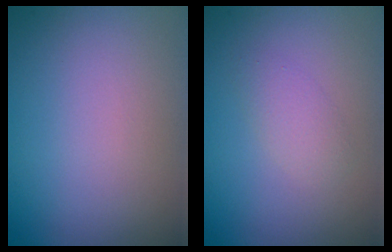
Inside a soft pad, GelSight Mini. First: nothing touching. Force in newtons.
{"total": 1.6, "press": 1.6, "slide": 0.1}